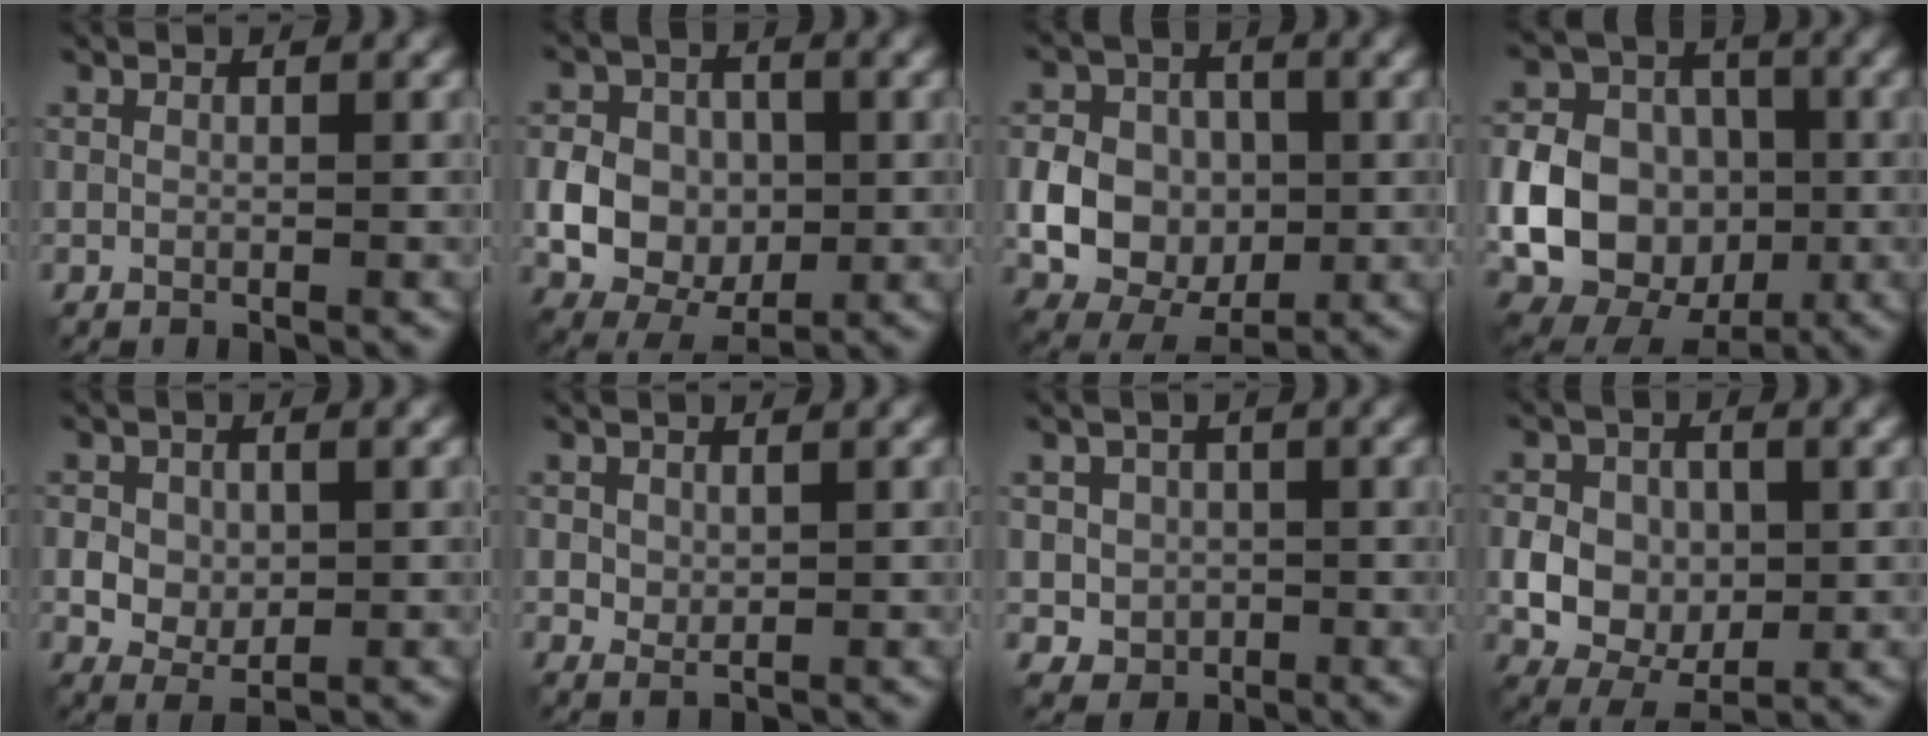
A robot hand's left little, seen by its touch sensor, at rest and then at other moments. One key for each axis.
{"total": 5.7, "fx": -0.7, "fy": 4.5, "fz": 3.5, "tx": -0.065, "ty": 0.000, "tz": -0.018}
{"total": 6.4, "fx": -0.8, "fy": 5.1, "fz": 3.7, "tx": -0.069, "ty": 0.003, "tz": -0.022}
{"total": 9.8, "fx": -1.8, "fy": 7.7, "fz": 5.7, "tx": -0.106, "ty": -0.005, "tz": -0.039}
{"total": 3.1, "fx": -0.1, "fy": 2.2, "fz": 2.3, "tx": -0.043, "ty": -0.003, "tz": -0.001}
{"total": 1.3, "fx": 0.4, "fy": 1.0, "fz": 0.8, "tx": -0.015, "ty": -0.003, "tz": 0.012}
{"total": 3.2, "fx": 0.0, "fy": 3.0, "fz": 1.1, "tx": -0.011, "ty": 0.000, "tz": -0.008}
{"total": 4.8, "fx": -0.3, "fy": 3.6, "fz": 3.2, "tx": -0.061, "ty": -0.004, "tz": -0.003}